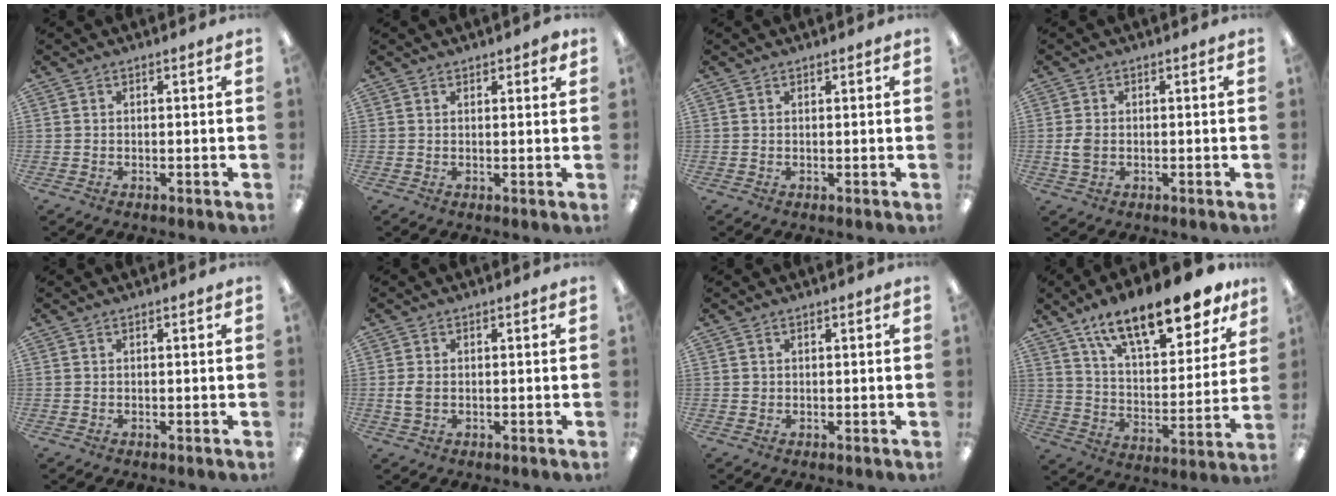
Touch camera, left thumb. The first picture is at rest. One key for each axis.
{"total": 1.6, "fx": 1.4, "fy": 0.6, "fz": 0.7, "tx": -0.006, "ty": -0.002, "tz": 0.023}
{"total": 0.5, "fx": 0.5, "fy": 0.2, "fz": 0.1, "tx": 0.006, "ty": -0.002, "tz": 0.006}
{"total": 3.1, "fx": -0.2, "fy": 2.1, "fz": 2.3, "tx": -0.056, "ty": 0.000, "tz": -0.008}
{"total": 0.0}
{"total": 2.7, "fx": -0.1, "fy": 1.7, "fz": 2.1, "tx": -0.053, "ty": 0.000, "tz": -0.007}
{"total": 0.7, "fx": 0.3, "fy": 0.7, "fz": 0.0, "tx": 0.001, "ty": 0.004, "tz": 0.005}
{"total": 17.9, "fx": 13.3, "fy": 6.3, "fz": 10.2, "tx": -0.157, "ty": -0.085, "tz": 0.226}